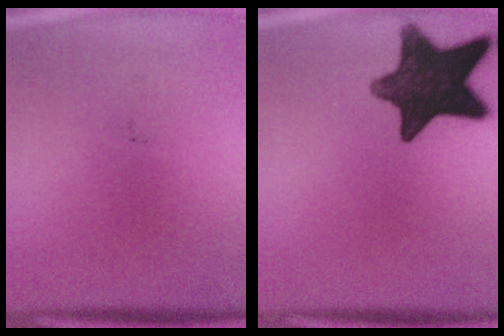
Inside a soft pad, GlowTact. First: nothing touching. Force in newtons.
{"total": 14.5}